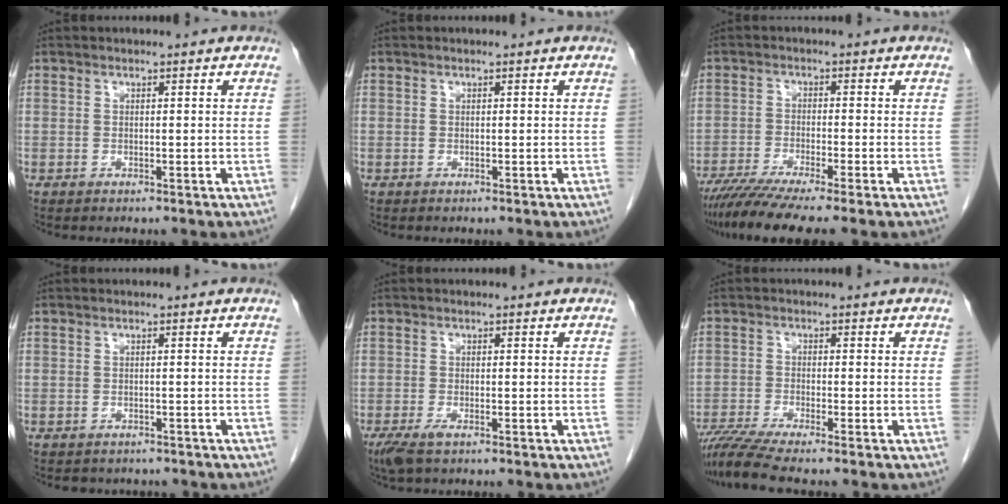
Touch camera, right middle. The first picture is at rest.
{"total": 0.0}
{"total": 9.1, "force": [-7.2, -0.6, 5.6], "torque": [-0.090, -0.026, -0.118]}
{"total": 3.5, "force": [-3.1, 1.5, 0.4], "torque": [-0.011, -0.001, -0.037]}
{"total": 3.1, "force": [-2.0, 0.9, 2.2], "torque": [-0.050, -0.008, -0.034]}
{"total": 6.2, "force": [-5.3, -1.3, 3.1], "torque": [-0.057, -0.021, -0.095]}